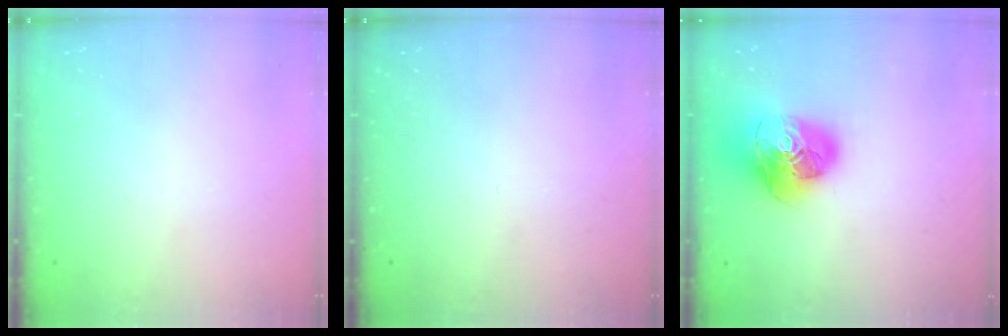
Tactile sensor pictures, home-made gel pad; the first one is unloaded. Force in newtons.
{"total": 0.0}
{"total": 20.1, "press": 20.0, "slide": 2.6}